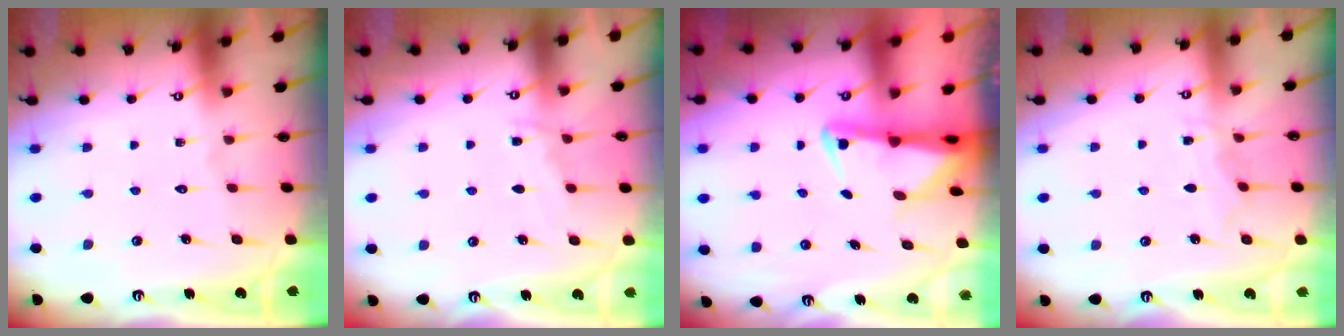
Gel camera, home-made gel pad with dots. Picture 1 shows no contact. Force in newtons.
{"total": 6.2, "press": 6.2, "slide": 0.6}
{"total": 2.9, "press": 2.8, "slide": 0.6}
{"total": 4.3, "press": 4.2, "slide": 0.6}